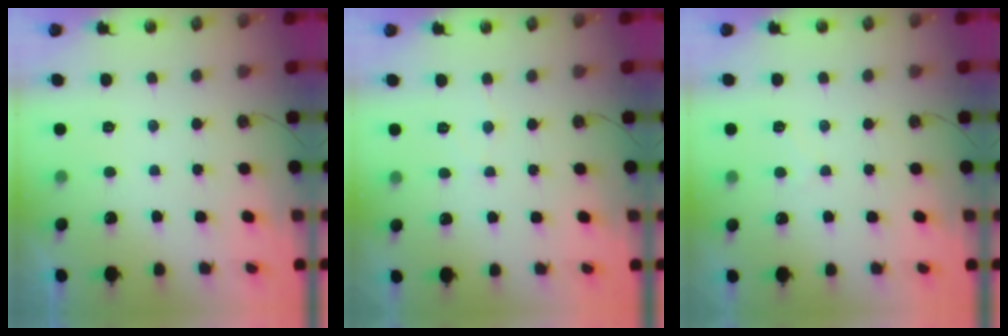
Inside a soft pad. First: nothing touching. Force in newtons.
{"total": 3.5, "press": 3.5, "slide": 0.5}
{"total": 3.4, "press": 3.3, "slide": 0.5}